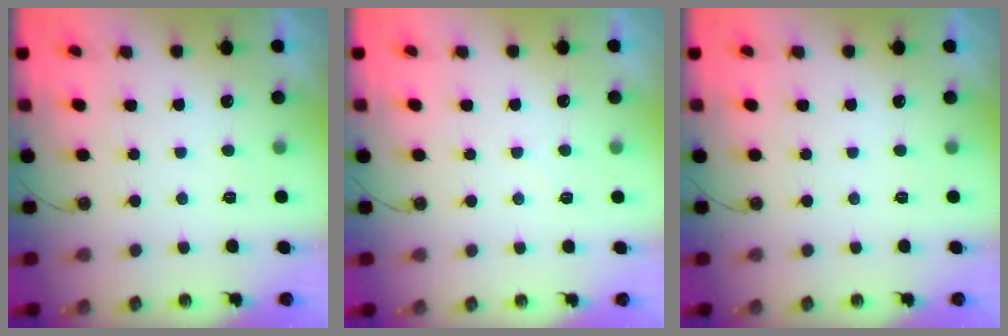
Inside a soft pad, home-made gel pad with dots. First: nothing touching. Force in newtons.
{"total": 5.9, "press": 5.9, "slide": 0.6}
{"total": 0.0}